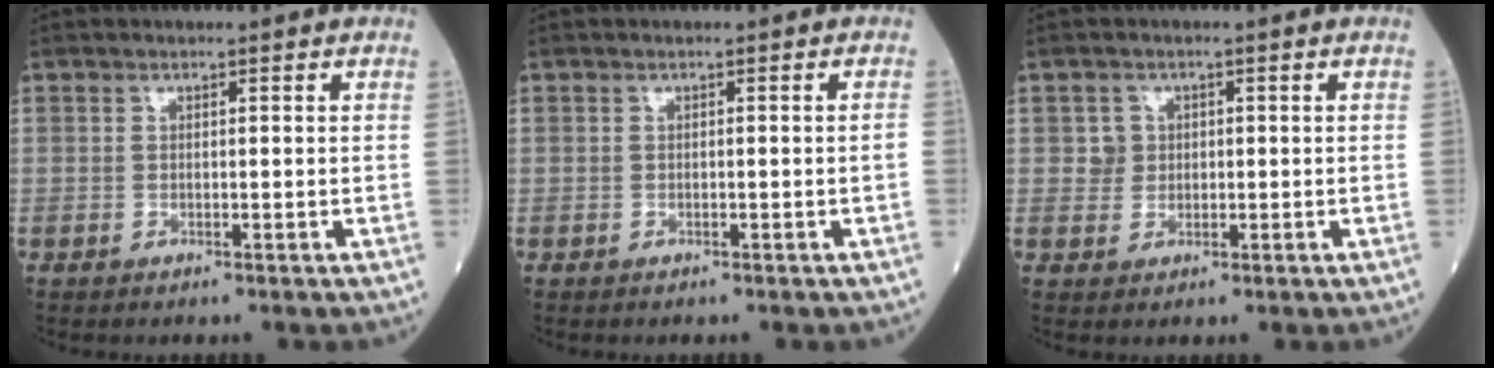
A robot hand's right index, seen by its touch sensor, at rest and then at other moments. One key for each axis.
{"total": 0.6, "fx": -0.2, "fy": -0.1, "fz": 0.5, "tx": -0.010, "ty": 0.000, "tz": 0.000}
{"total": 2.2, "fx": 0.4, "fy": 2.1, "fz": 0.1, "tx": 0.005, "ty": 0.002, "tz": 0.005}